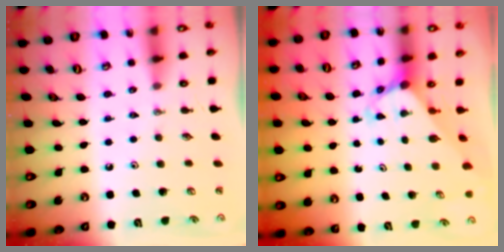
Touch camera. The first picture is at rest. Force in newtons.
{"total": 3.2, "press": 3.2, "slide": 0.2}